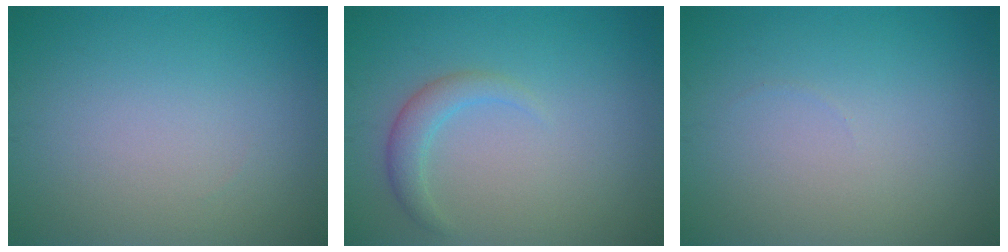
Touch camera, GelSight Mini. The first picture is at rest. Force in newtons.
{"total": 2.0, "press": 2.0, "slide": 0.2}
{"total": 0.0}